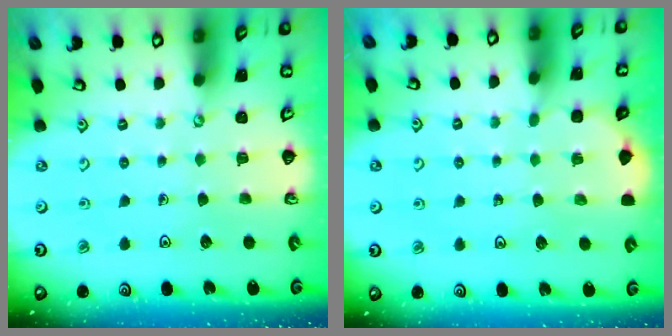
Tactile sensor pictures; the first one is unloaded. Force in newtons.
{"total": 2.7, "press": 2.7, "slide": 0.3}